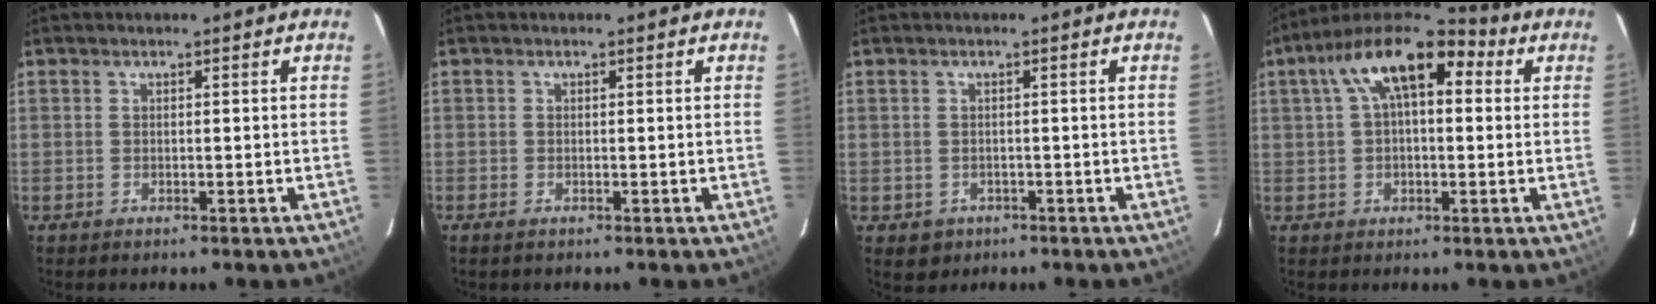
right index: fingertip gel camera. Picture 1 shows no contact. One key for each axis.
{"total": 0.6, "fx": -0.3, "fy": 0.3, "fz": 0.4, "tx": -0.010, "ty": -0.002, "tz": -0.007}
{"total": 2.9, "fx": -0.9, "fy": 2.7, "fz": 0.7, "tx": -0.014, "ty": -0.003, "tz": -0.006}
{"total": 14.2, "fx": 4.7, "fy": 6.8, "fz": 11.6, "tx": -0.206, "ty": 0.043, "tz": 0.067}